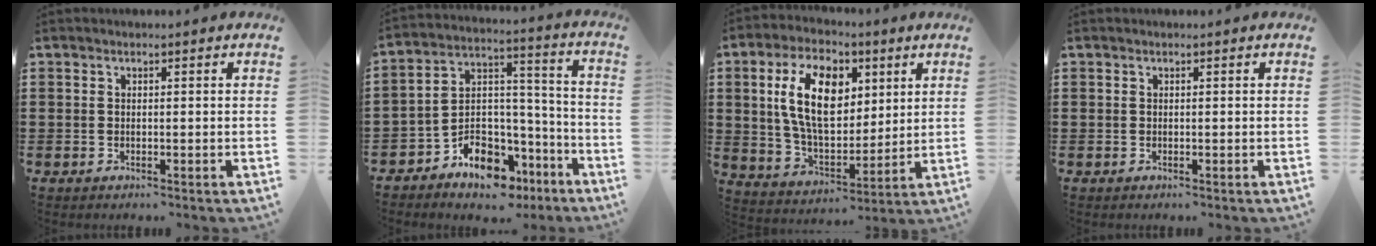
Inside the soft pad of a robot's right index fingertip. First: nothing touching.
{"total": 8.5, "force": [-6.6, 4.8, 2.2], "torque": [-0.040, 0.023, -0.117]}
{"total": 13.1, "force": [3.9, 7.4, 10.0], "torque": [-0.220, 0.014, 0.069]}
{"total": 0.0}